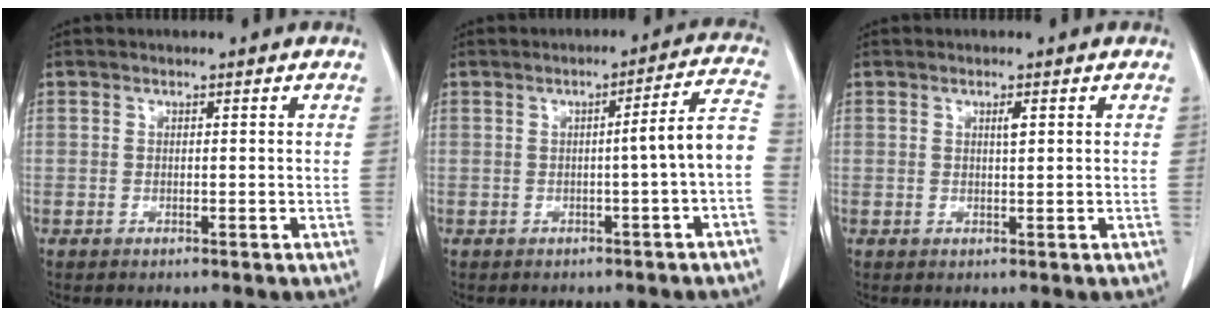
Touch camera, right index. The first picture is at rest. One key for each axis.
{"total": 6.3, "fx": -1.4, "fy": -0.8, "fz": 6.1, "tx": -0.072, "ty": 0.016, "tz": -0.021}
{"total": 1.1, "fx": 0.4, "fy": 0.1, "fz": 1.0, "tx": -0.021, "ty": -0.001, "tz": 0.007}